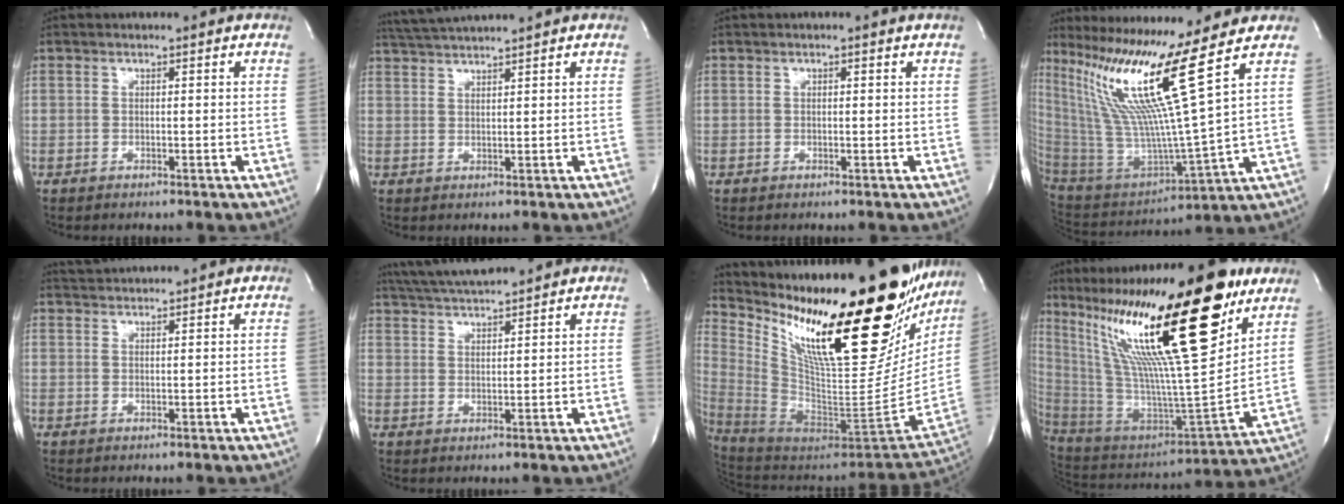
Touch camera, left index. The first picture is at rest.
{"total": 4.8, "force": [4.4, -1.6, 1.3], "torque": [-0.027, 0.010, 0.084]}
{"total": 0.7, "force": [0.2, 0.0, 0.7], "torque": [-0.015, -0.003, 0.001]}
{"total": 19.3, "force": [11.1, -3.5, 15.4], "torque": [-0.290, -0.037, 0.203]}
{"total": 2.8, "force": [2.7, -0.7, 0.1], "torque": [-0.004, 0.013, 0.056]}
{"total": 7.7, "force": [7.1, -0.4, 2.8], "torque": [-0.060, 0.018, 0.123]}
{"total": 35.5, "force": [22.8, 9.2, 25.5], "torque": [-0.406, -0.017, 0.357]}
{"total": 32.7, "force": [19.9, 3.2, 25.7], "torque": [-0.470, 0.000, 0.341]}